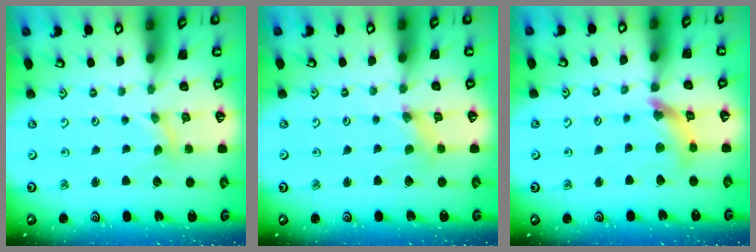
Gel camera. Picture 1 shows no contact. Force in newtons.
{"total": 0.8, "press": 0.7, "slide": 0.3}
{"total": 10.5, "press": 10.5, "slide": 1.1}